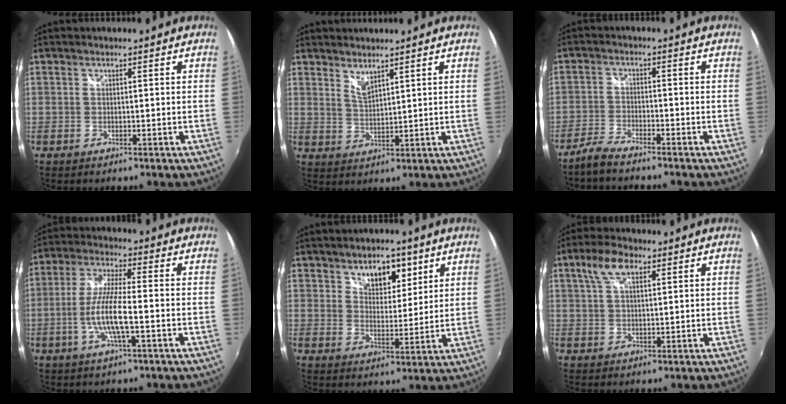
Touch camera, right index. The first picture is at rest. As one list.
[{"total": 3.3, "force": [2.8, 0.5, 1.6], "torque": [-0.027, -0.005, 0.048]}, {"total": 4.5, "force": [-4.0, 0.6, 1.9], "torque": [-0.058, -0.006, -0.084]}, {"total": 9.4, "force": [-2.6, 1.3, 8.9], "torque": [-0.183, -0.005, -0.051]}, {"total": 7.6, "force": [4.5, 4.4, 4.4], "torque": [-0.056, 0.002, 0.071]}, {"total": 6.2, "force": [3.0, 2.8, 4.7], "torque": [-0.091, 0.015, 0.056]}]